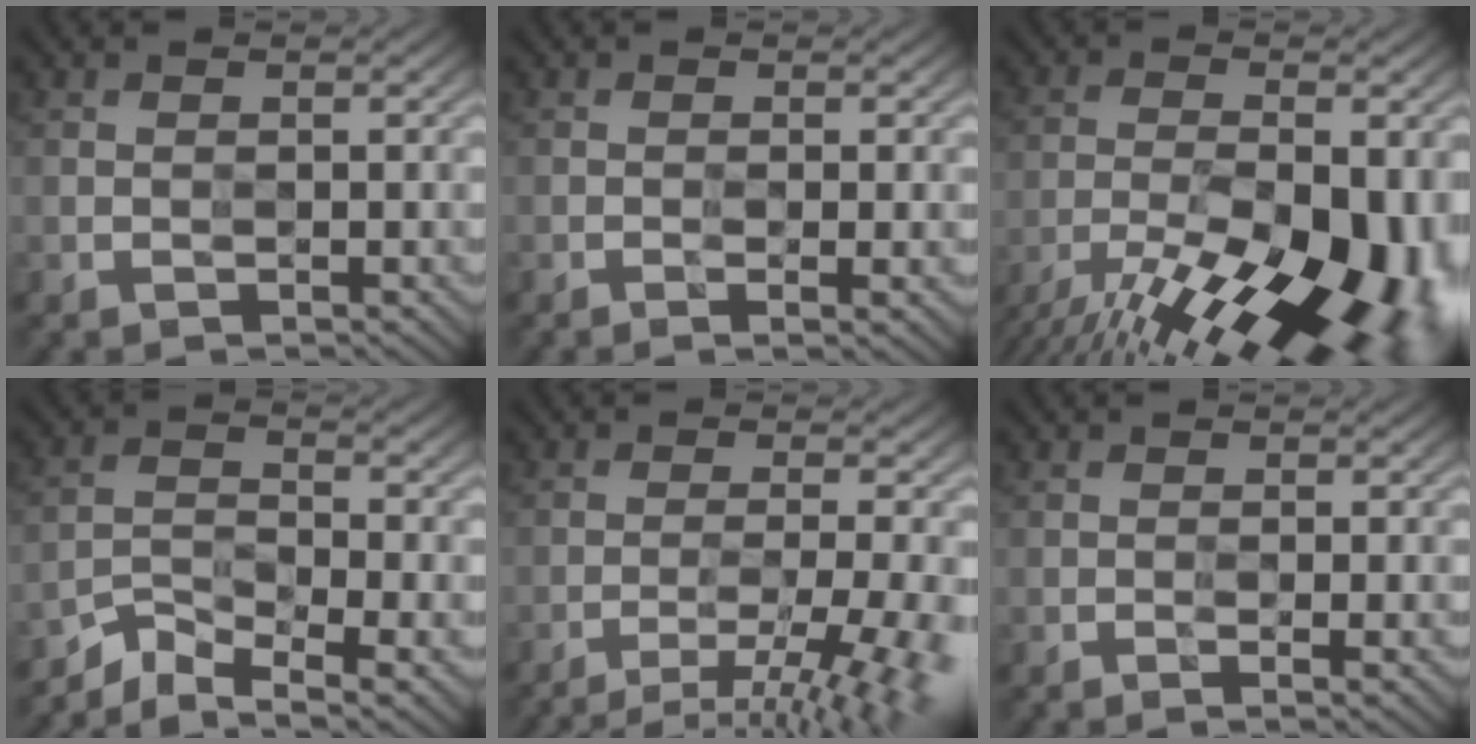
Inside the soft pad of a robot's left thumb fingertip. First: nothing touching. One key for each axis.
{"total": 1.9, "fx": -0.5, "fy": 0.3, "fz": 1.8, "tx": -0.033, "ty": -0.004, "tz": -0.009}
{"total": 19.2, "fx": -12.1, "fy": 7.3, "fz": 13.0, "tx": -0.190, "ty": -0.030, "tz": -0.176}
{"total": 5.6, "fx": -4.4, "fy": 1.5, "fz": 3.2, "tx": -0.063, "ty": -0.008, "tz": -0.091}
{"total": 8.9, "fx": -5.2, "fy": 1.5, "fz": 7.1, "tx": -0.108, "ty": 0.002, "tz": -0.074}
{"total": 1.6, "fx": -0.4, "fy": 0.2, "fz": 1.5, "tx": -0.027, "ty": -0.003, "tz": -0.007}